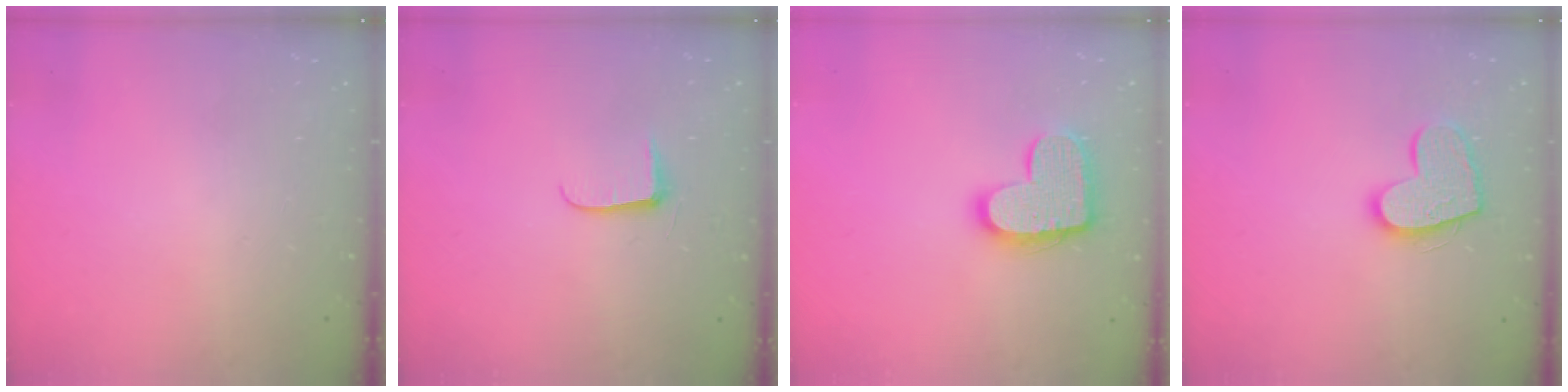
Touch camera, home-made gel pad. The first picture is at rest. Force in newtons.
{"total": 5.8, "press": 5.8, "slide": 0.9}
{"total": 14.6, "press": 14.6, "slide": 0.8}
{"total": 13.3, "press": 13.3, "slide": 0.9}